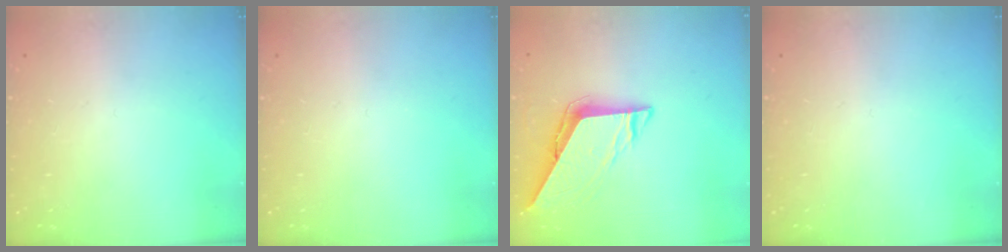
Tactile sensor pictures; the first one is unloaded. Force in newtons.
{"total": 0.0}
{"total": 7.4, "press": 7.4, "slide": 0.6}
{"total": 0.0}